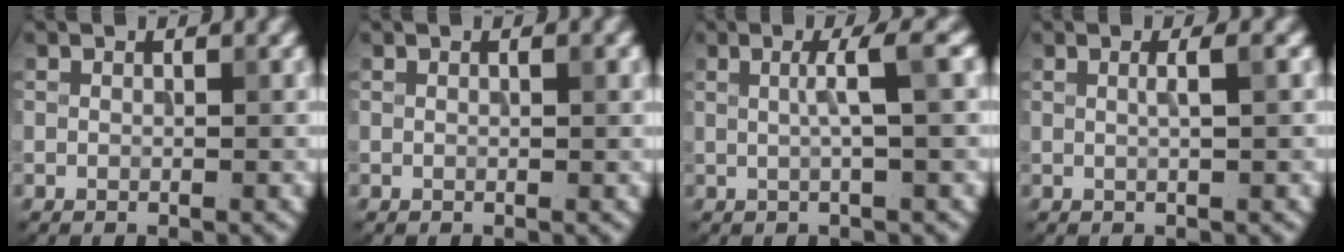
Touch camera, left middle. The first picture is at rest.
{"total": 0.6, "force": [0.1, 0.1, 0.6], "torque": [-0.008, -0.001, 0.002]}
{"total": 2.8, "force": [0.3, 0.3, 2.8], "torque": [-0.043, 0.007, 0.001]}
{"total": 1.3, "force": [0.2, 0.2, 1.2], "torque": [-0.016, 0.005, 0.000]}